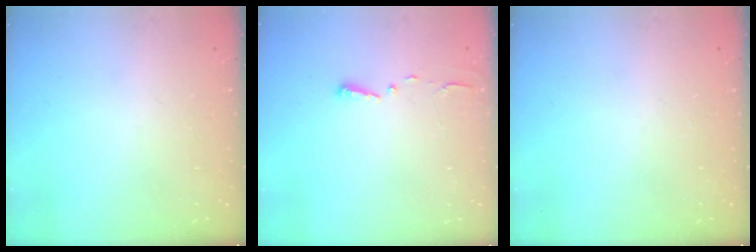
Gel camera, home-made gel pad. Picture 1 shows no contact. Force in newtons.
{"total": 2.7, "press": 2.7, "slide": 0.4}
{"total": 0.0}